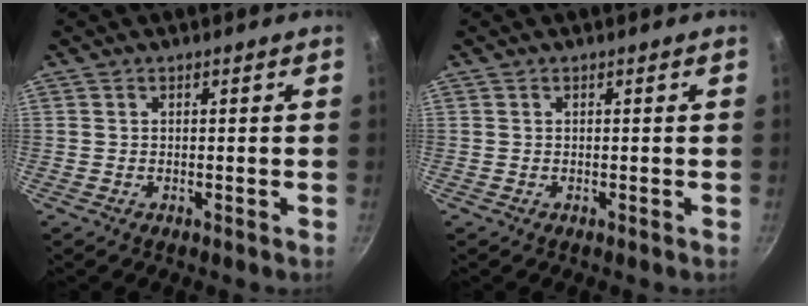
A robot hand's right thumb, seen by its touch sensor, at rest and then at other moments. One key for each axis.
{"total": 0.0}